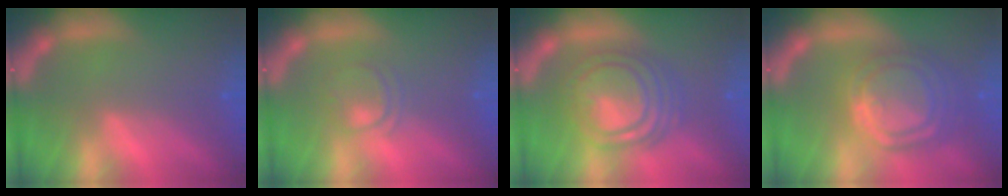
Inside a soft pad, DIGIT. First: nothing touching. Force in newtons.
{"total": 2.4}
{"total": 9.0}
{"total": 10.0}